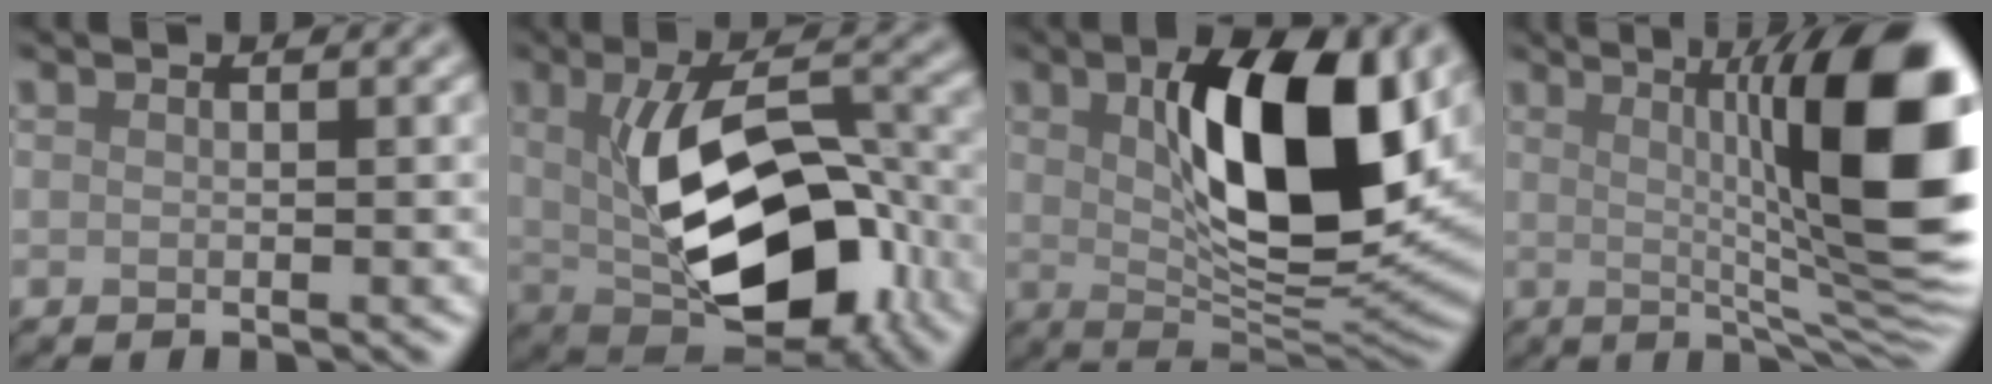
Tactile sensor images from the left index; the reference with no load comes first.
{"total": 11.7, "force": [-1.2, 5.9, 10.0], "torque": [-0.162, -0.008, -0.011]}
{"total": 11.8, "force": [2.7, 4.7, 10.5], "torque": [-0.160, 0.000, 0.046]}
{"total": 15.6, "force": [2.2, 3.3, 15.1], "torque": [-0.172, 0.009, 0.038]}